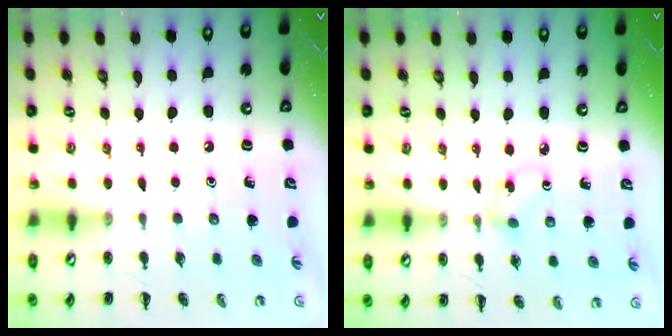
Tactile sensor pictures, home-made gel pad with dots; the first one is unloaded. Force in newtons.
{"total": 1.9, "press": 1.7, "slide": 0.7}